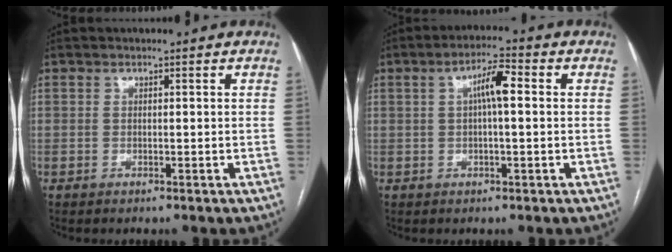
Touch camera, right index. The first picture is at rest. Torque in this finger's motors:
{"motor_torque": [0.52, -0.08, 0.25, 0.07]}